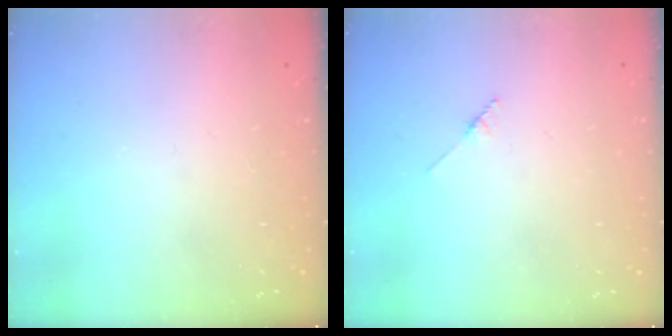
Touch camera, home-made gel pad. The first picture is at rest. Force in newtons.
{"total": 1.7, "press": 1.6, "slide": 0.2}